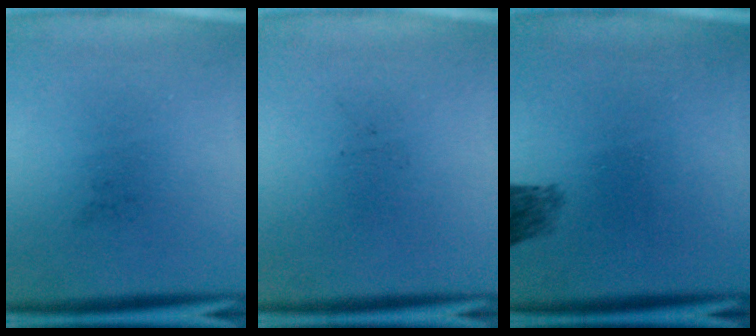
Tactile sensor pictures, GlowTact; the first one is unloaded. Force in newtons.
{"total": 0.0}
{"total": 2.2}